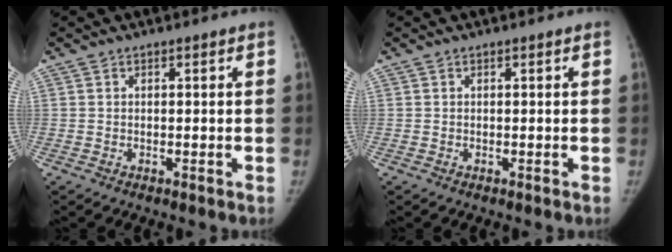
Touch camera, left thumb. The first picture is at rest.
{"total": 0.0}